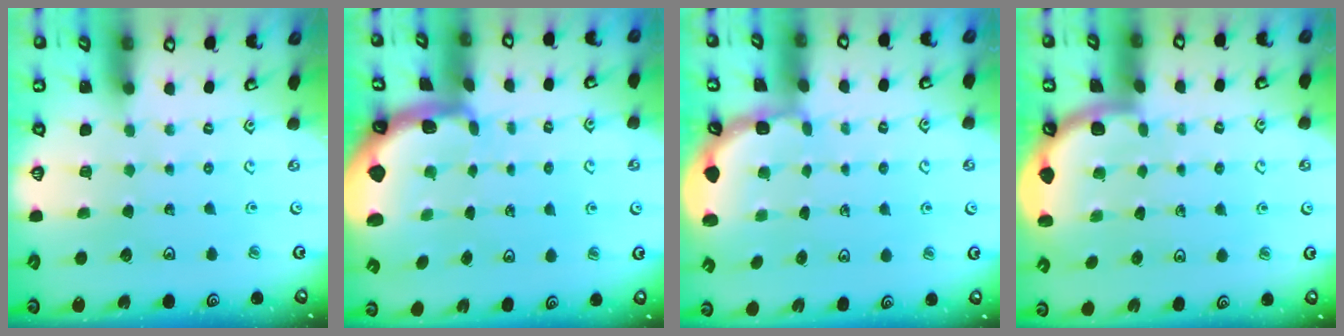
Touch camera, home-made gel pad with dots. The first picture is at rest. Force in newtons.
{"total": 1.9, "press": 1.9, "slide": 0.4}
{"total": 2.0, "press": 1.6, "slide": 1.1}
{"total": 1.7, "press": 1.7, "slide": 0.0}